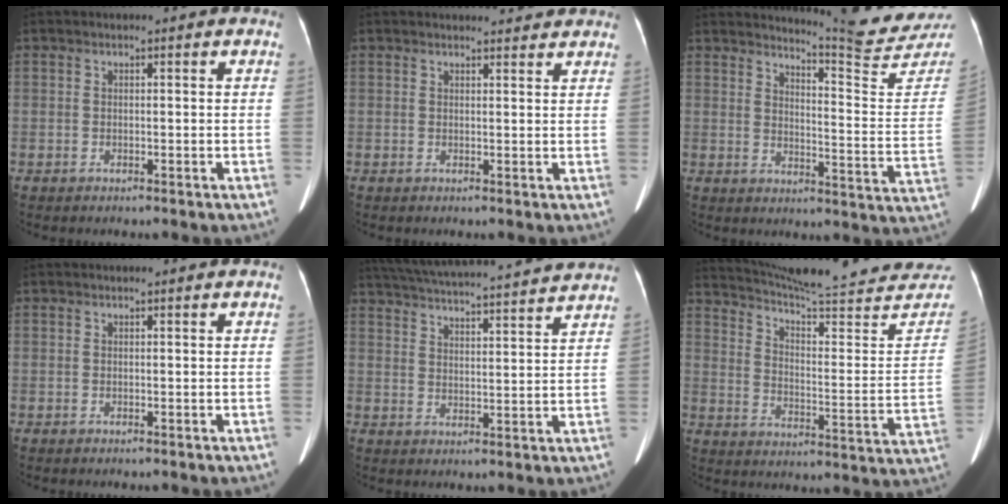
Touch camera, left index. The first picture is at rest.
{"total": 4.9, "force": [4.7, 1.0, 1.0], "torque": [-0.009, 0.009, 0.049]}
{"total": 16.4, "force": [16.1, -2.0, 1.7], "torque": [-0.024, -0.134, 0.185]}
{"total": 0.0}
{"total": 21.2, "force": [19.6, 0.6, 8.1], "torque": [-0.145, 0.019, 0.275]}
{"total": 29.7, "force": [28.0, 1.7, 9.9], "torque": [-0.154, -0.113, 0.358]}